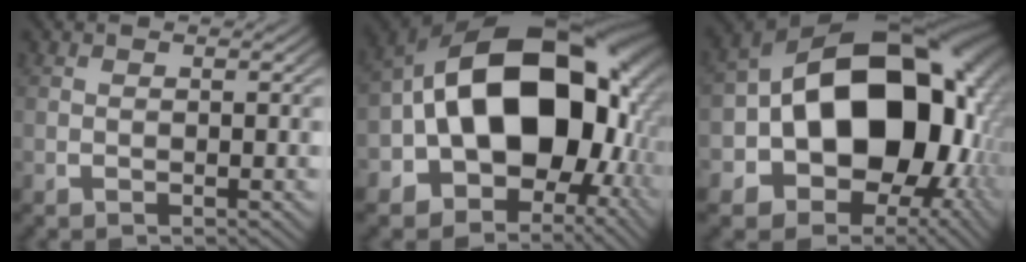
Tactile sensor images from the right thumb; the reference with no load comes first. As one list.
[{"total": 22.5, "force": [-1.1, 15.4, 16.4], "torque": [-0.299, -0.061, 0.003]}, {"total": 24.9, "force": [-1.4, 17.3, 17.9], "torque": [-0.318, -0.072, 0.002]}]